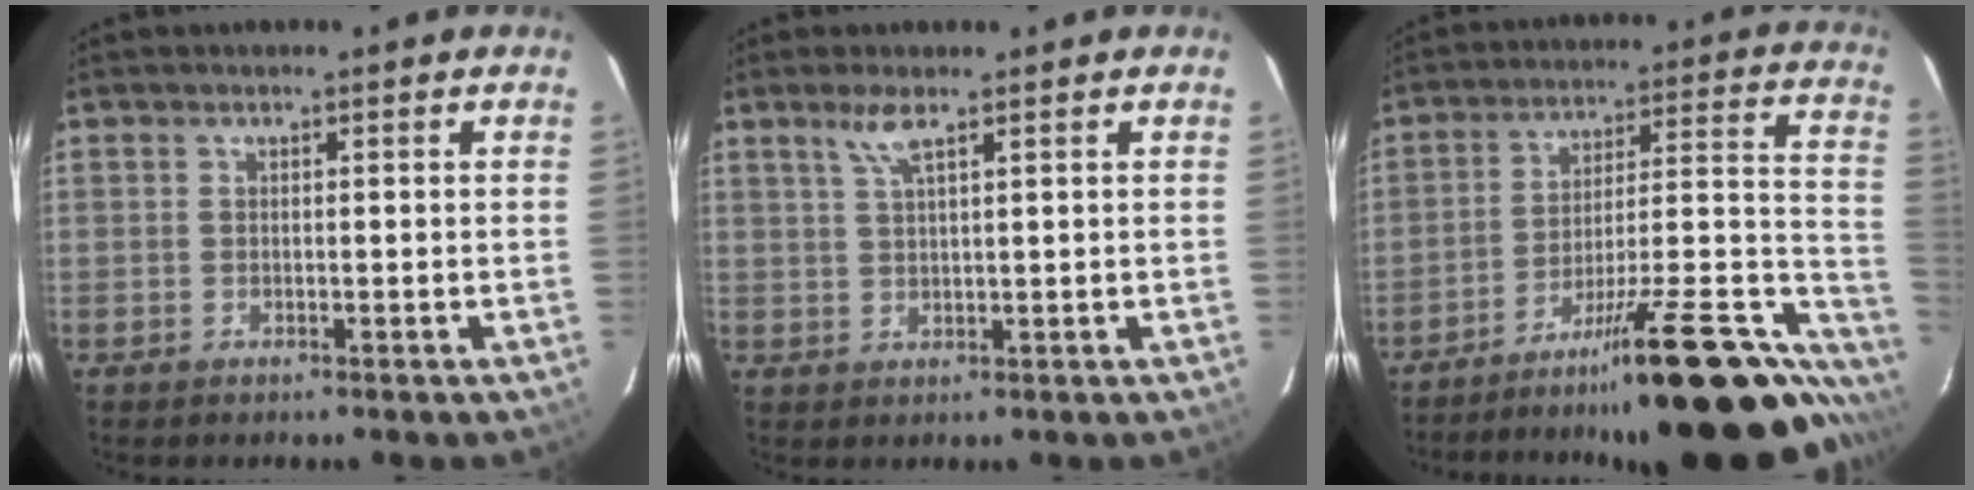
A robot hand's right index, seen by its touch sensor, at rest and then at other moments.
{"total": 3.1, "force": [2.1, 0.2, 2.3], "torque": [-0.049, 0.003, 0.044]}
{"total": 30.1, "force": [-22.7, 5.6, 19.0], "torque": [-0.221, 0.005, -0.323]}